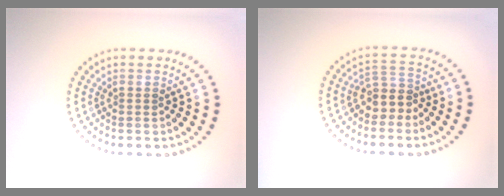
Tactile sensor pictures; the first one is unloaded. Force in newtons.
{"total": 2.8, "press": 2.3, "slide": 1.6}